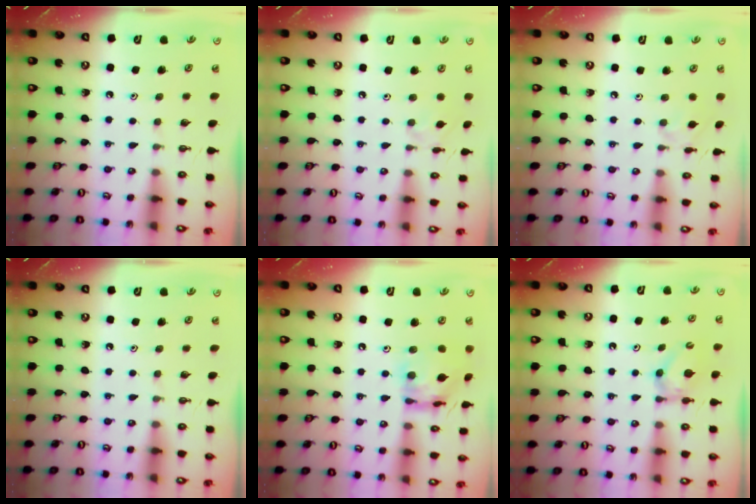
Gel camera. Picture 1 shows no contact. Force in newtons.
{"total": 2.4, "press": 2.4, "slide": 0.5}
{"total": 2.8, "press": 2.7, "slide": 0.6}
{"total": 0.0}
{"total": 12.6, "press": 12.6, "slide": 1.2}
{"total": 4.7, "press": 4.7, "slide": 0.6}